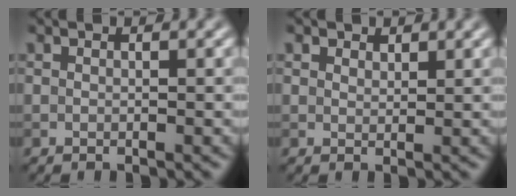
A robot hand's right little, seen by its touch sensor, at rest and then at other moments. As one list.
[{"total": 1.3, "force": [1.1, 0.6, 0.3], "torque": [-0.003, -0.004, 0.015]}]